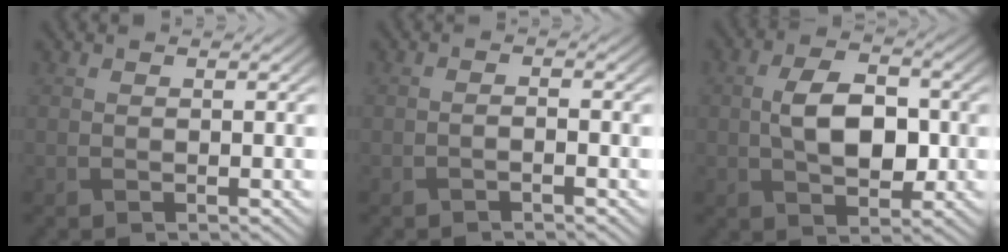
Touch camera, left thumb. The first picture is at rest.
{"total": 1.0, "force": [-0.7, 0.1, 0.7], "torque": [-0.014, 0.003, -0.014]}
{"total": 7.4, "force": [-0.3, 4.3, 6.0], "torque": [-0.120, 0.001, -0.008]}